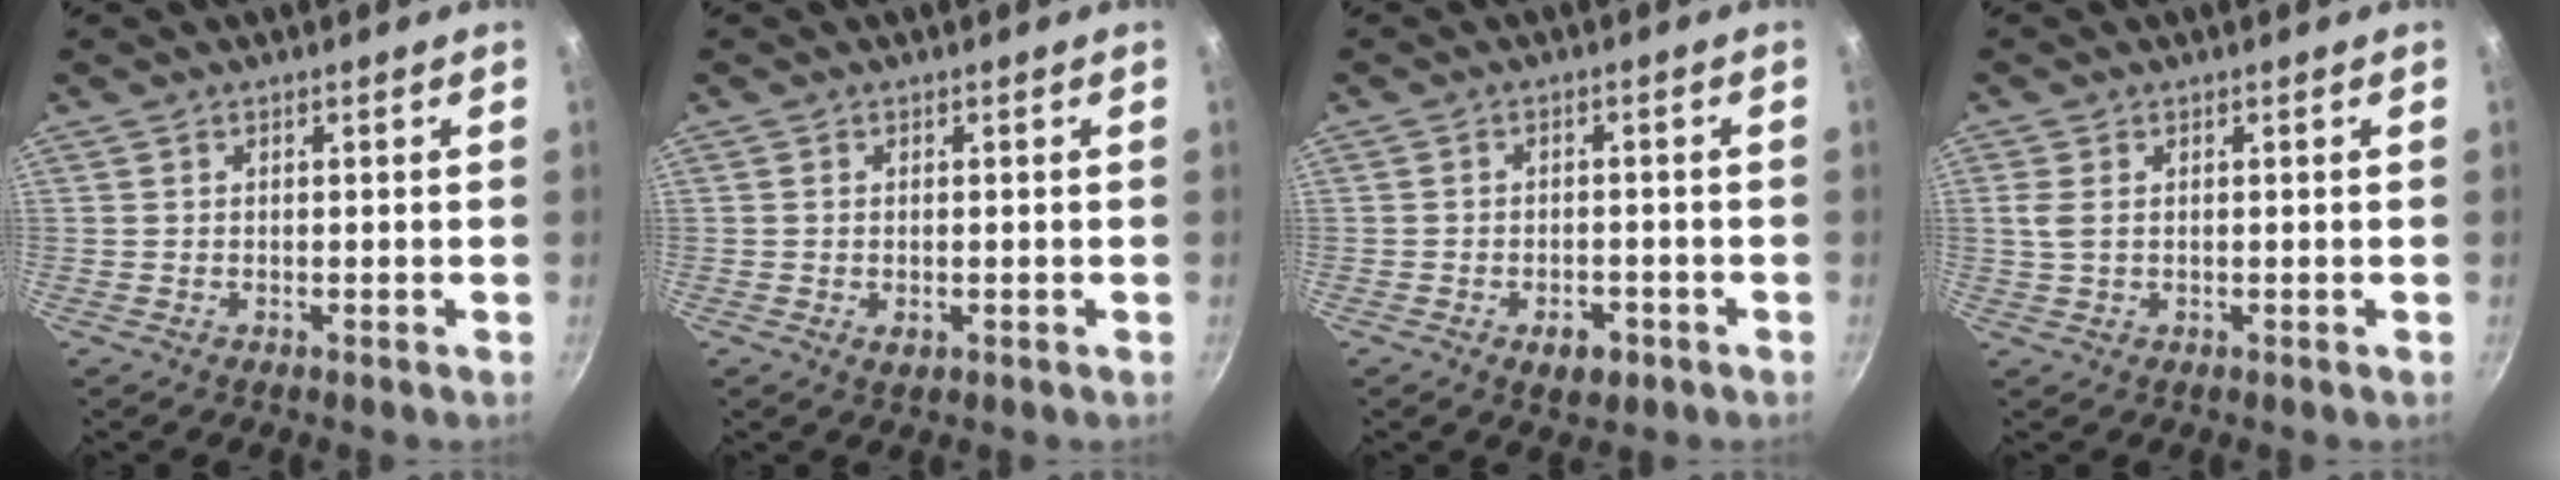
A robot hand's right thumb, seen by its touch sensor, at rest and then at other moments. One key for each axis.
{"total": 1.7, "fx": -0.3, "fy": 1.0, "fz": 1.3, "tx": -0.021, "ty": -0.004, "tz": -0.004}
{"total": 4.5, "fx": -2.2, "fy": 2.7, "fz": 2.8, "tx": -0.032, "ty": 0.016, "tz": -0.027}
{"total": 2.4, "fx": 0.4, "fy": 1.4, "fz": 1.9, "tx": -0.043, "ty": 0.000, "tz": 0.010}